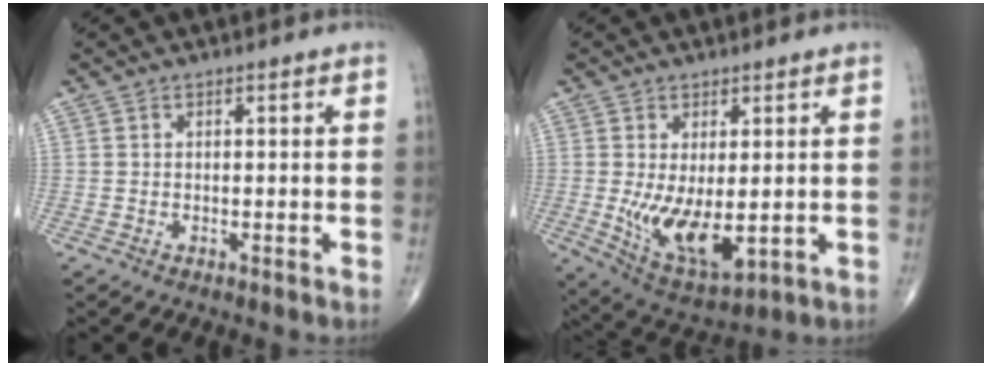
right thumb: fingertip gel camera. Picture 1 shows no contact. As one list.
[{"total": 10.8, "force": [-0.9, 5.1, 9.6], "torque": [-0.160, -0.028, 0.004]}]